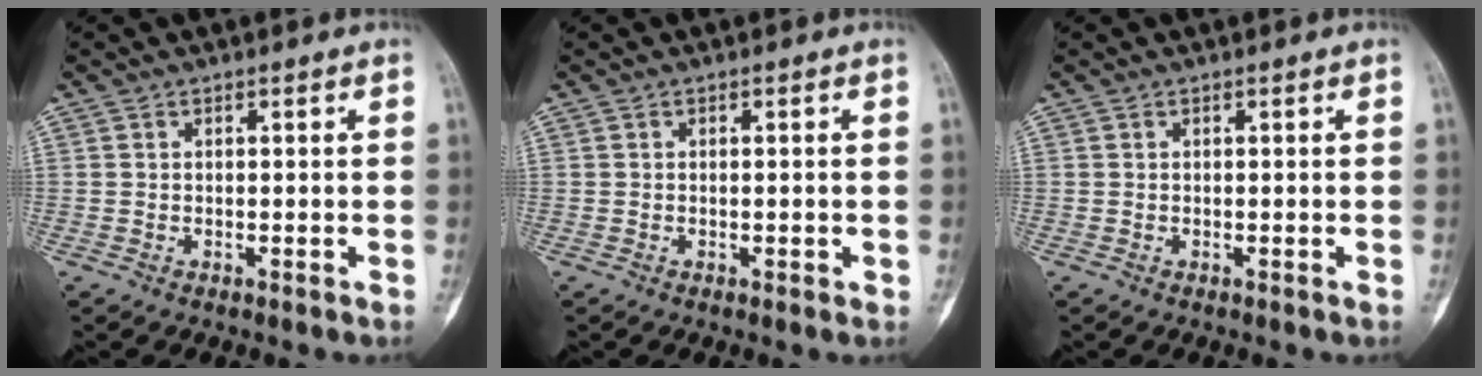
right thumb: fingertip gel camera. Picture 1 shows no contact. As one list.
[{"total": 0.6, "force": [-0.1, 0.4, 0.5], "torque": [-0.001, 0.000, -0.002]}, {"total": 0.0}]